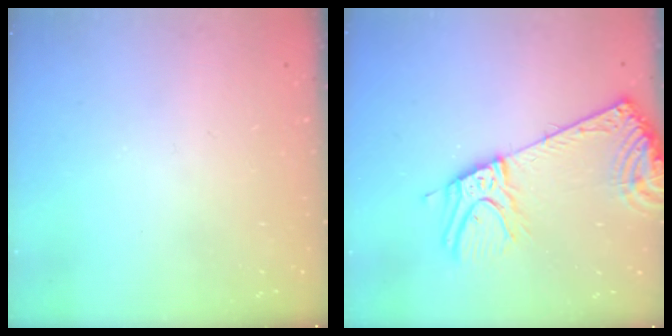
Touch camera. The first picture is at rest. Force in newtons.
{"total": 14.6, "press": 14.1, "slide": 3.5}